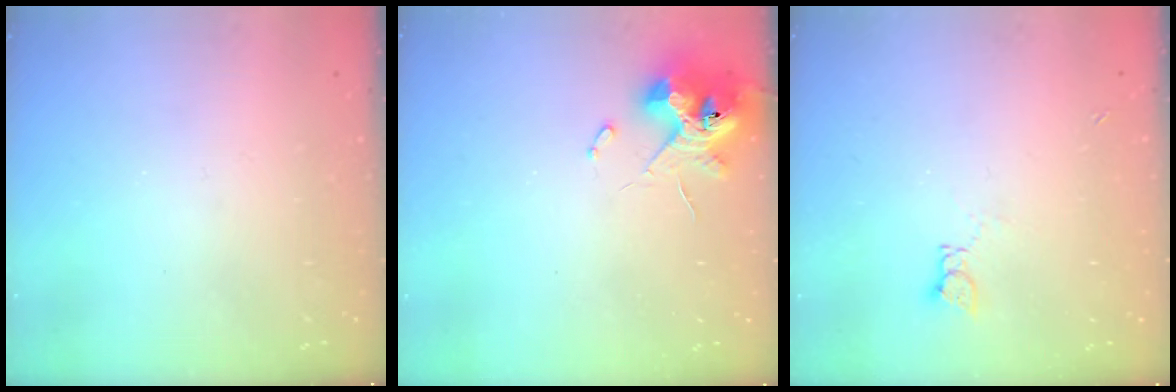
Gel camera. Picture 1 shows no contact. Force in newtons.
{"total": 10.6, "press": 10.5, "slide": 0.9}
{"total": 1.8, "press": 1.7, "slide": 0.3}